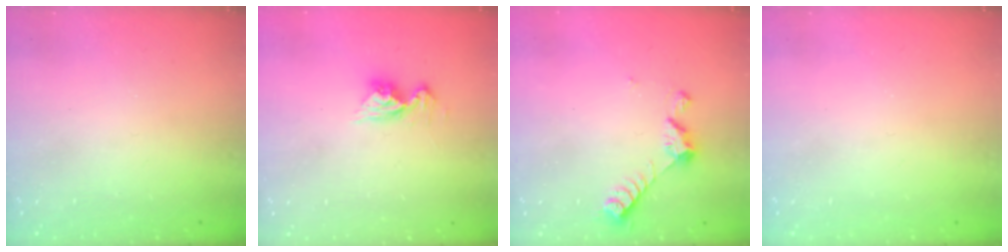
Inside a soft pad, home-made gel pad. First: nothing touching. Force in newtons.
{"total": 9.6, "press": 9.6, "slide": 1.0}
{"total": 7.2, "press": 7.2, "slide": 0.5}
{"total": 0.0}